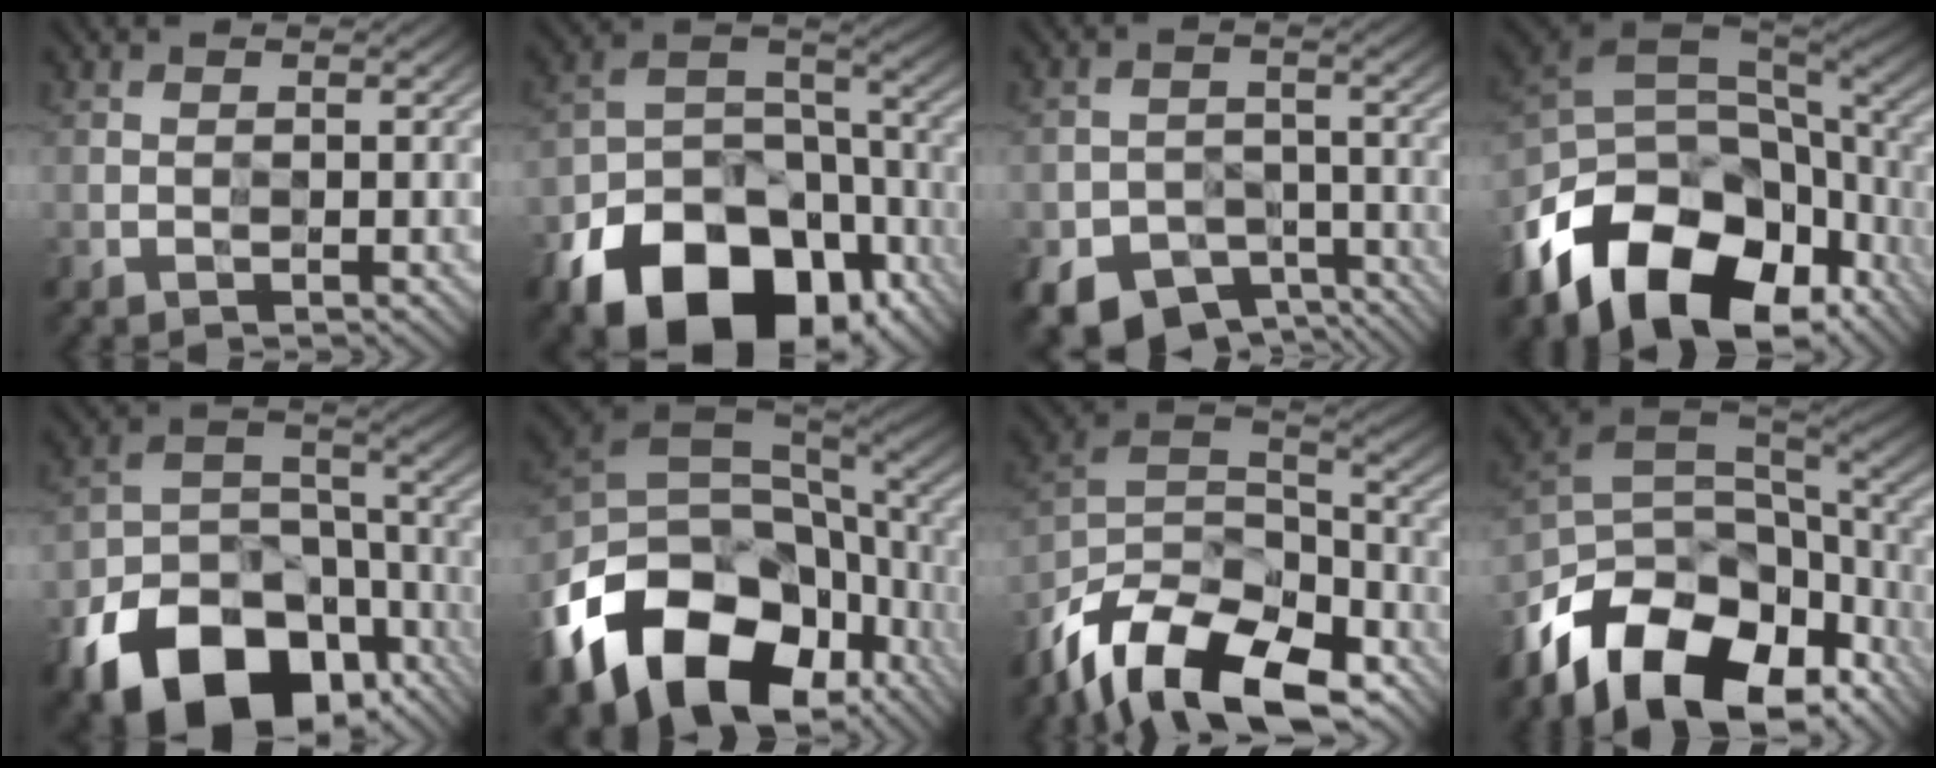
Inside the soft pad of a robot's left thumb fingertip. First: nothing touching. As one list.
[{"total": 16.6, "force": [-11.0, 9.7, 7.6], "torque": [-0.138, -0.042, -0.192]}, {"total": 6.3, "force": [-5.1, 3.6, 1.0], "torque": [-0.010, -0.011, -0.089]}, {"total": 17.2, "force": [-9.3, 10.7, 9.8], "torque": [-0.230, -0.038, -0.144]}, {"total": 16.6, "force": [-11.0, 10.0, 7.4], "torque": [-0.146, -0.045, -0.191]}, {"total": 17.6, "force": [-8.5, 12.3, 9.2], "torque": [-0.237, -0.044, -0.135]}, {"total": 16.5, "force": [-12.7, 7.2, 7.6], "torque": [-0.193, -0.031, -0.213]}, {"total": 16.9, "force": [-10.8, 9.2, 9.2], "torque": [-0.222, -0.037, -0.169]}]